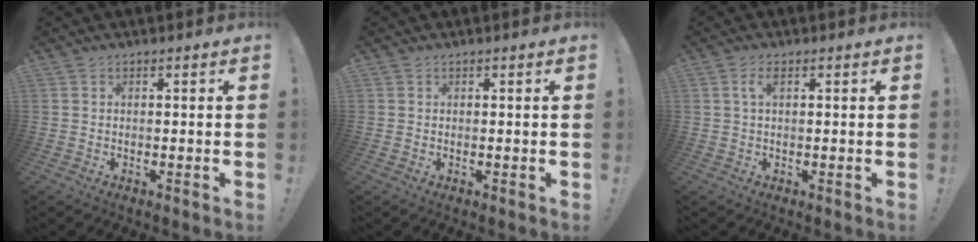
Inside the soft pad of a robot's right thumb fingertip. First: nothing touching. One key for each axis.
{"total": 0.0}
{"total": 2.6, "fx": 0.9, "fy": 0.6, "fz": 2.4, "tx": -0.041, "ty": 0.003, "tz": 0.013}